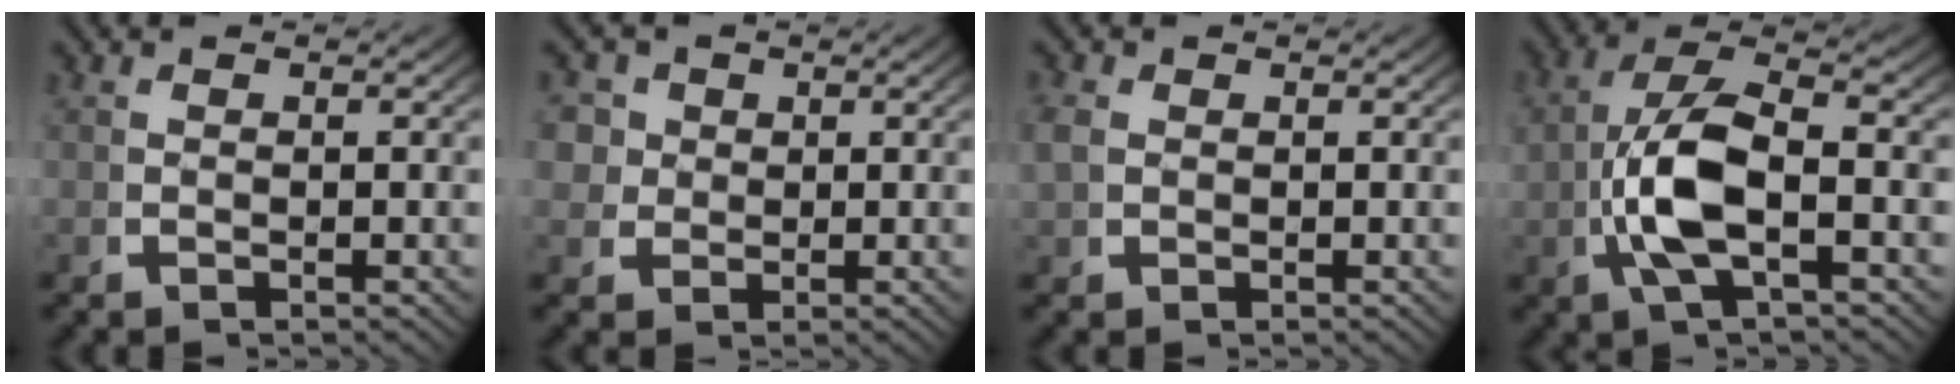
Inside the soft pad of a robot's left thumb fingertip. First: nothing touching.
{"total": 5.1, "force": [1.3, 4.6, 2.0], "torque": [-0.054, -0.013, 0.025]}
{"total": 1.8, "force": [0.4, 1.6, 0.7], "torque": [-0.030, -0.009, 0.011]}
{"total": 8.9, "force": [0.0, 4.6, 7.6], "torque": [-0.177, -0.022, 0.008]}